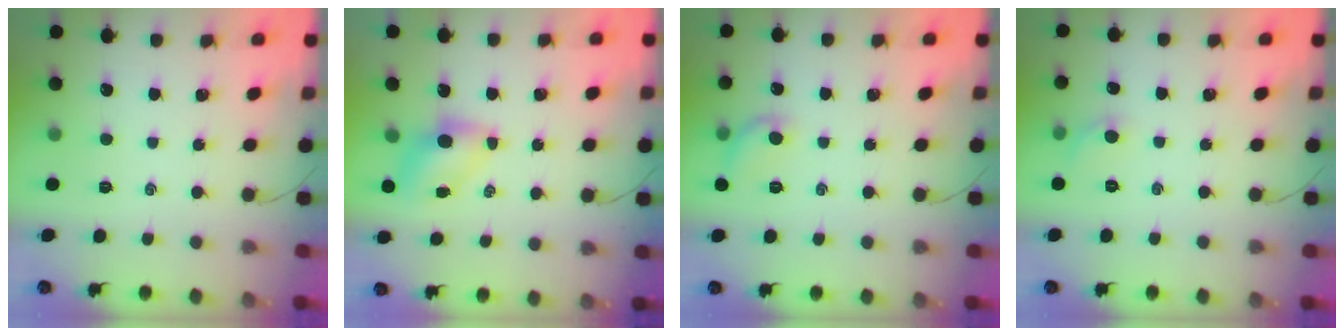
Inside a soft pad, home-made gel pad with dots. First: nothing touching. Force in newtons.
{"total": 5.3, "press": 5.3, "slide": 0.5}
{"total": 7.4, "press": 7.3, "slide": 1.3}
{"total": 4.2, "press": 3.9, "slide": 1.4}